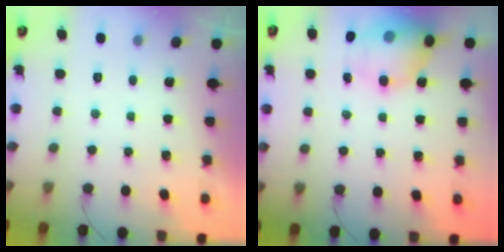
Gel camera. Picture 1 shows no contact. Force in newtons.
{"total": 16.2, "press": 15.2, "slide": 5.6}